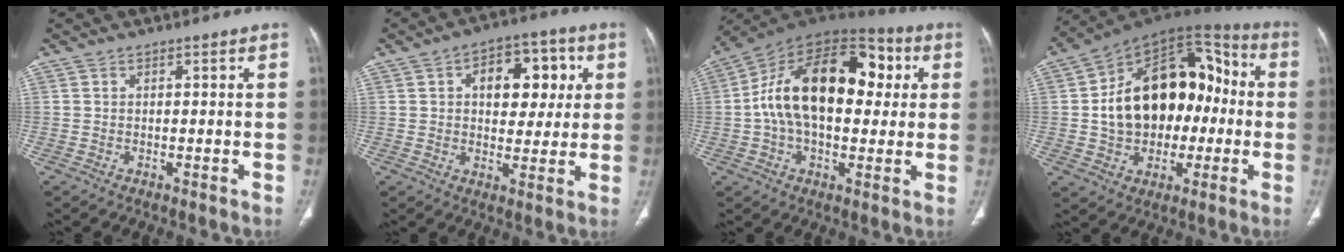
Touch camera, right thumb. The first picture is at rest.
{"total": 12.4, "force": [3.2, 7.8, 9.1], "torque": [-0.075, 0.006, 0.043]}
{"total": 23.7, "force": [2.9, 14.3, 18.7], "torque": [-0.294, 0.035, 0.037]}
{"total": 23.2, "force": [-0.6, 16.1, 16.7], "torque": [-0.235, 0.043, -0.005]}